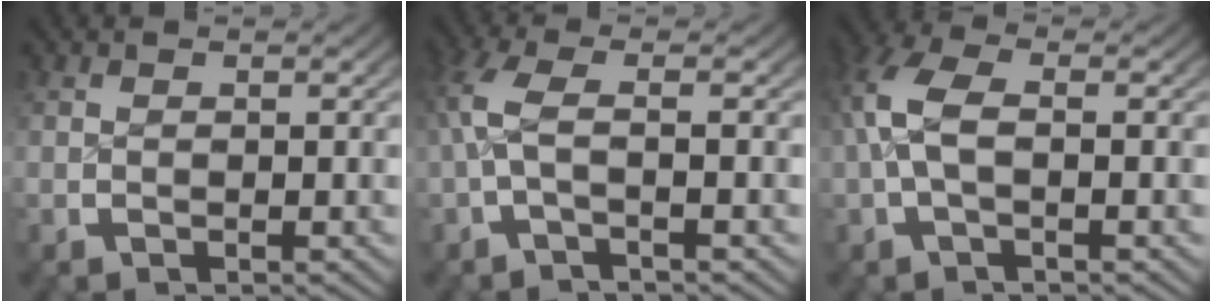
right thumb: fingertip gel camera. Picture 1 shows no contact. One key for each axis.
{"total": 3.4, "fx": -0.2, "fy": 1.2, "fz": 3.2, "tx": -0.090, "ty": -0.002, "tz": 0.000}
{"total": 4.8, "fx": 0.3, "fy": 2.6, "fz": 4.1, "tx": -0.107, "ty": -0.004, "tz": 0.010}